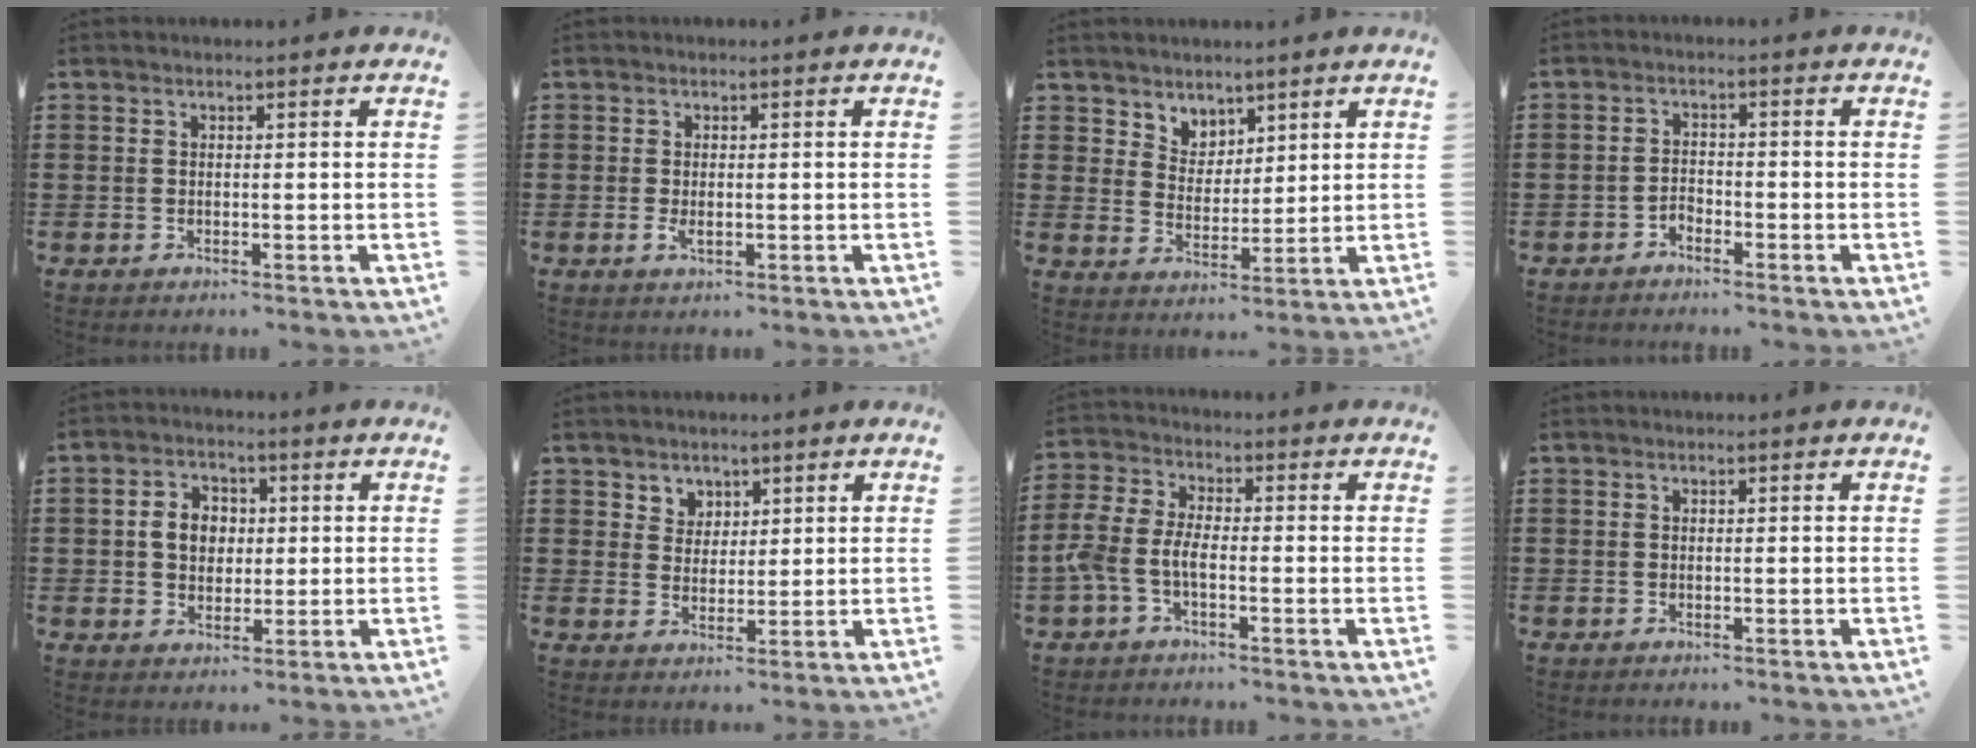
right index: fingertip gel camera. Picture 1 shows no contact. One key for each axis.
{"total": 1.3, "fx": -0.2, "fy": 0.5, "fz": 1.2, "tx": -0.029, "ty": -0.004, "tz": -0.005}
{"total": 4.6, "fx": 3.6, "fy": 2.9, "fz": -0.4, "tx": -0.014, "ty": -0.001, "tz": 0.068}
{"total": 1.7, "fx": -1.6, "fy": 0.7, "fz": 0.3, "tx": -0.012, "ty": 0.002, "tz": -0.034}
{"total": 5.0, "fx": 0.2, "fy": 4.1, "fz": 2.9, "tx": -0.061, "ty": 0.012, "tz": -0.002}
{"total": 3.5, "fx": 2.2, "fy": 2.7, "fz": 0.0, "tx": -0.015, "ty": 0.009, "tz": 0.042}
{"total": 4.8, "fx": -2.1, "fy": 2.1, "fz": 3.8, "tx": -0.109, "ty": -0.006, "tz": -0.050}
{"total": 0.0}